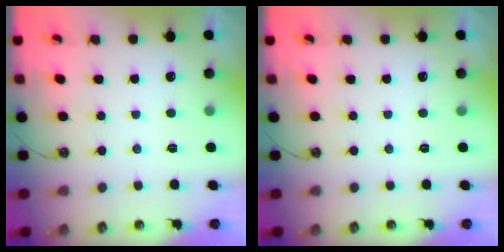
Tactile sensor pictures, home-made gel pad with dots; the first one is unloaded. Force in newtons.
{"total": 0.0}